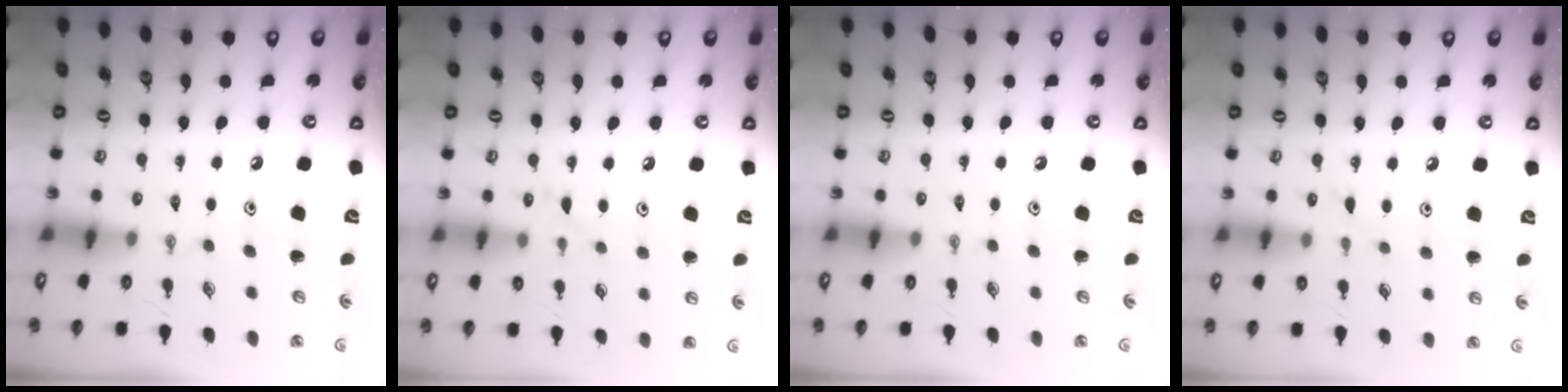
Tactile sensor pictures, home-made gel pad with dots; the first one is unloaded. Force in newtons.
{"total": 5.9, "press": 5.9, "slide": 0.7}
{"total": 0.0}
{"total": 4.7, "press": 4.6, "slide": 0.6}